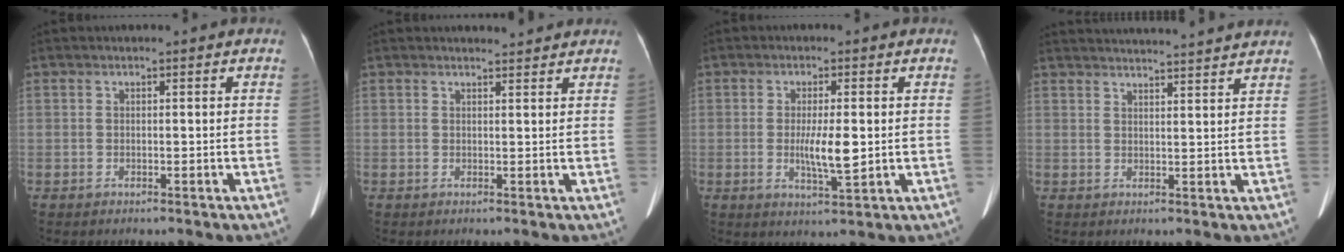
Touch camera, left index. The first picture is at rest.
{"total": 2.4, "force": [2.4, 0.1, 0.2], "torque": [-0.009, 0.003, 0.032]}
{"total": 5.6, "force": [-0.2, 1.0, 5.5], "torque": [-0.103, -0.009, -0.004]}
{"total": 14.6, "force": [14.0, -0.5, 4.2], "torque": [-0.072, 0.000, 0.179]}